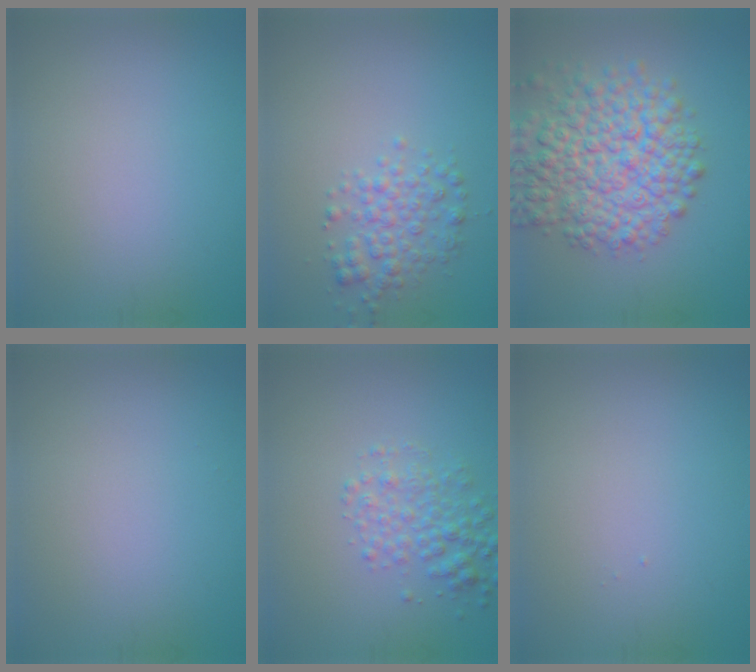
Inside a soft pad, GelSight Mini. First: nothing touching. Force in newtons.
{"total": 2.9, "press": 2.9, "slide": 0.1}
{"total": 9.0, "press": 9.0, "slide": 0.3}
{"total": 0.0}
{"total": 3.2, "press": 3.2, "slide": 0.2}
{"total": 0.0}